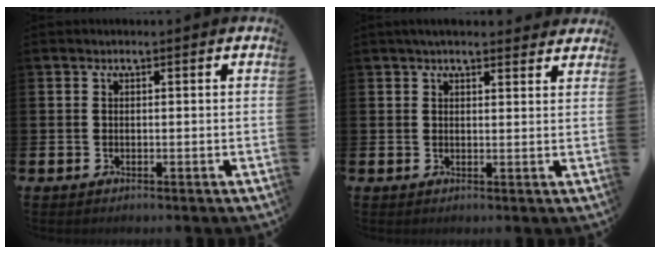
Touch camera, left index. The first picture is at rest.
{"total": 3.0, "force": [2.8, 0.5, 0.8], "torque": [-0.014, -0.009, 0.050]}